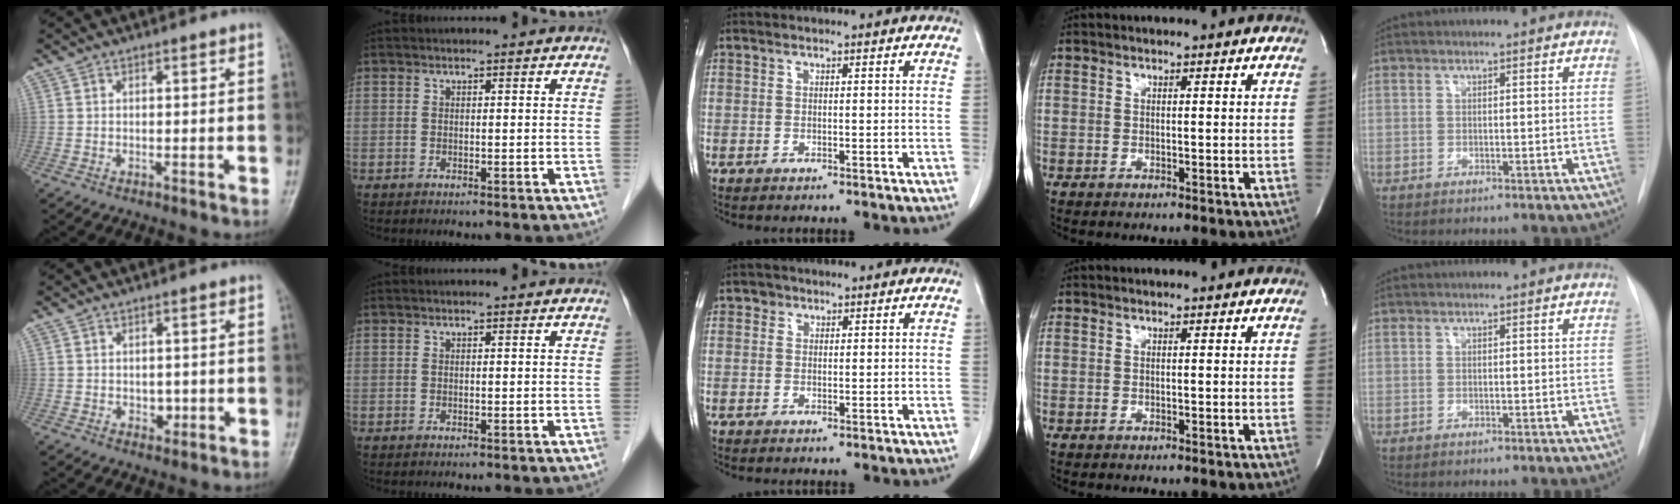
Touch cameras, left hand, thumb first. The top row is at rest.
{"thumb": {"total": 2.4, "force": [-0.3, 1.8, 1.6], "torque": [-0.008, 0.001, -0.001]}, "middle": {"total": 1.1, "force": [0.6, 0.8, 0.1], "torque": [0.005, -0.001, 0.007]}}